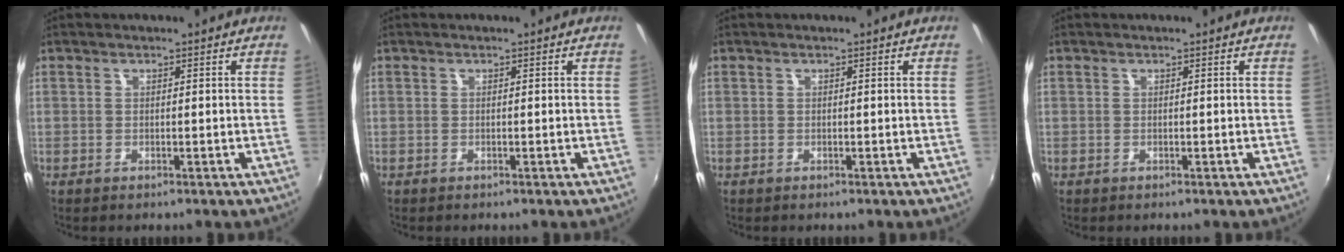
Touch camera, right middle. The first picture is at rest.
{"total": 0.0}
{"total": 0.0}
{"total": 0.0}